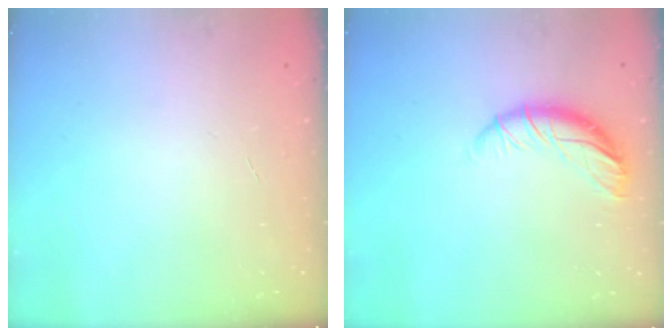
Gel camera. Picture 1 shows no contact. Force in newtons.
{"total": 9.9, "press": 9.9, "slide": 0.8}